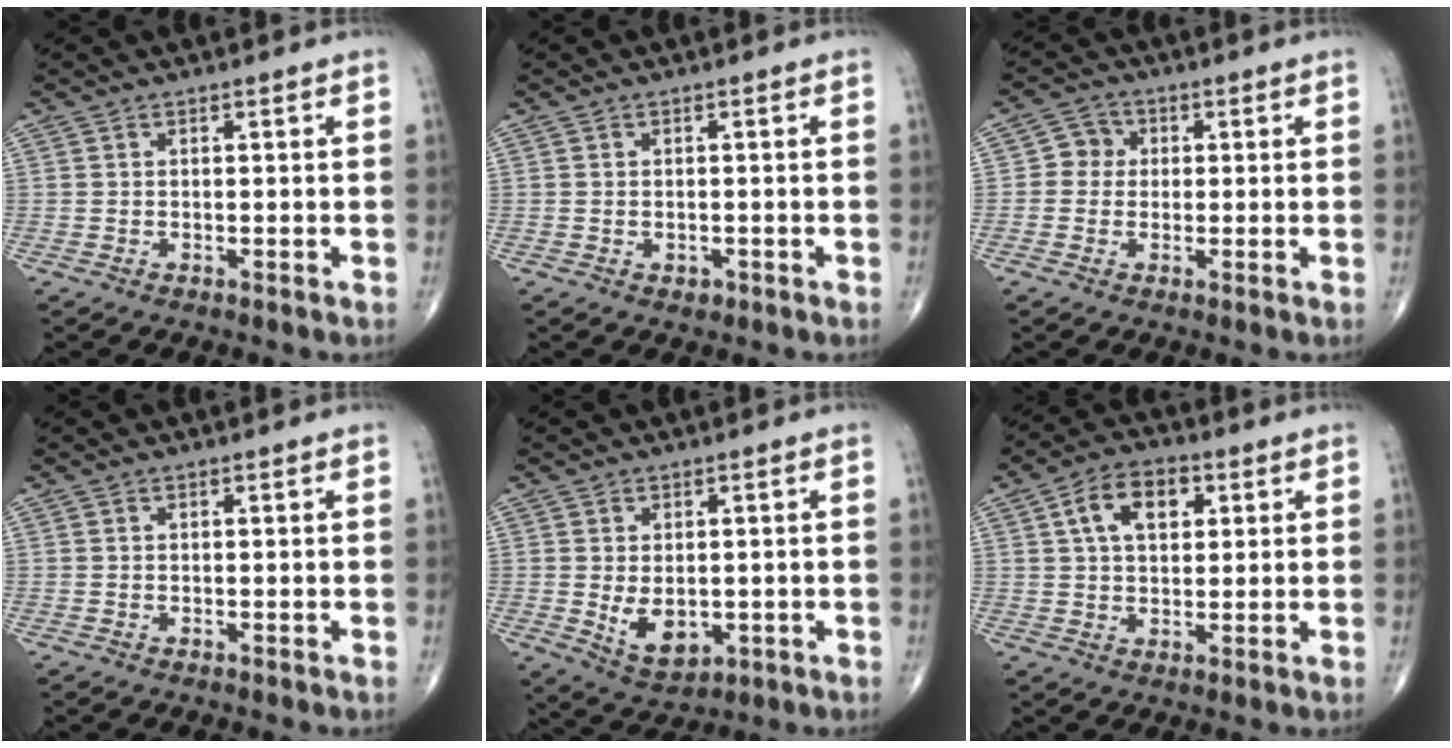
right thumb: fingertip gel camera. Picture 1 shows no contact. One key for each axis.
{"total": 1.3, "fx": -0.4, "fy": 1.0, "fz": 0.7, "tx": -0.006, "ty": 0.003, "tz": -0.002}
{"total": 3.9, "fx": 0.2, "fy": 3.7, "fz": 1.3, "tx": 0.005, "ty": 0.009, "tz": -0.006}
{"total": 0.0}
{"total": 6.9, "fx": -0.8, "fy": 4.5, "fz": 5.2, "tx": -0.067, "ty": -0.015, "tz": 0.003}
{"total": 9.0, "fx": 2.9, "fy": 5.6, "fz": 6.4, "tx": -0.088, "ty": 0.004, "tz": 0.043}